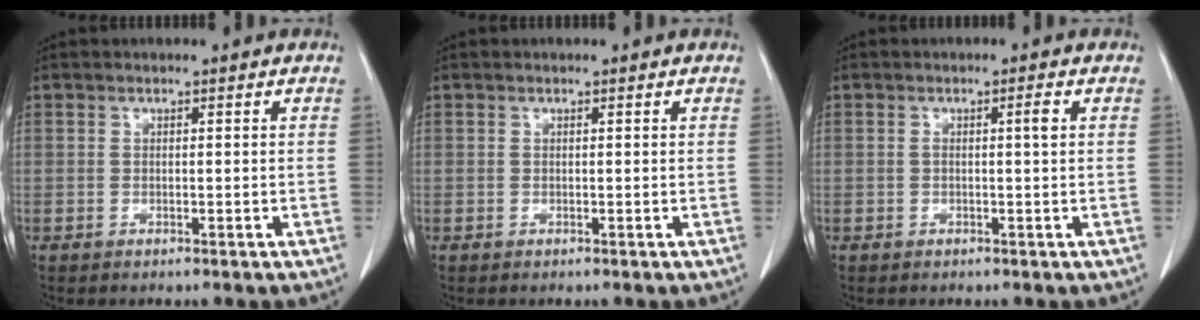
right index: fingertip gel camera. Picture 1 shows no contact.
{"total": 0.0}
{"total": 1.4, "force": [0.3, -0.2, 1.4], "torque": [-0.025, 0.001, 0.007]}